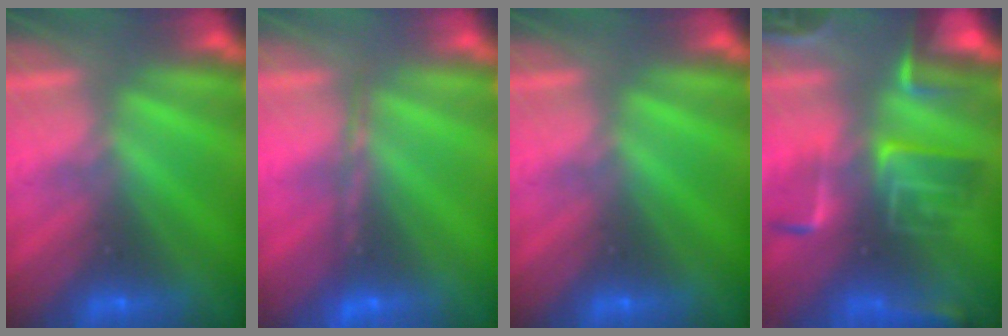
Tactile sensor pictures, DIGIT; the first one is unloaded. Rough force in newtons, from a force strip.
{"total": 1.7}
{"total": 0.0}
{"total": 8.0}